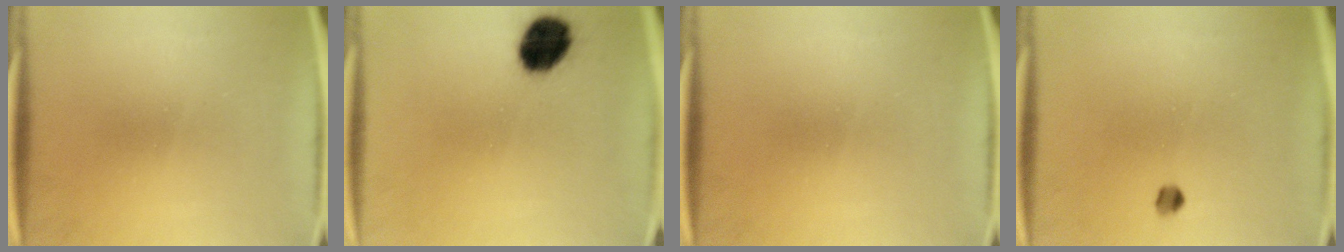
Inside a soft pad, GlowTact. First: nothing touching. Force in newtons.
{"total": 10.4}
{"total": 0.0}
{"total": 1.7}